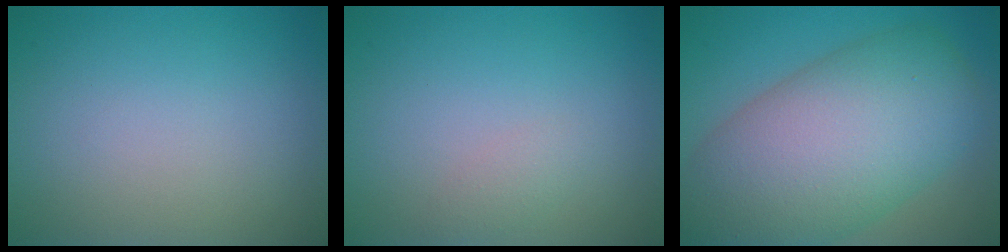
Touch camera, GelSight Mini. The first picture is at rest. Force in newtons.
{"total": 1.1, "press": 1.1, "slide": 0.0}
{"total": 13.2, "press": 13.2, "slide": 0.5}